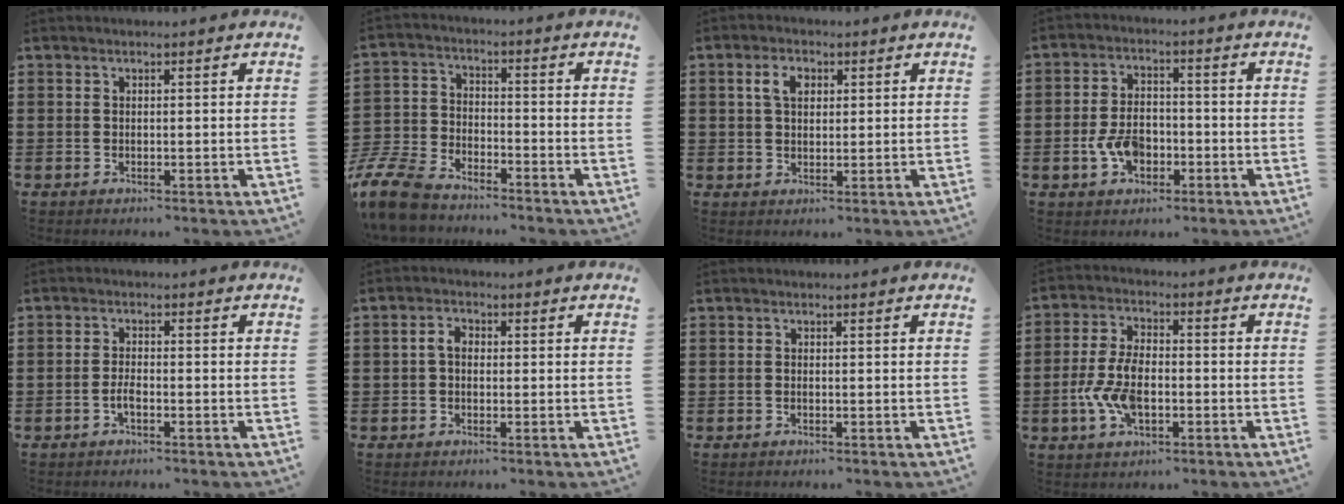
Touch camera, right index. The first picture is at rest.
{"total": 9.0, "force": [-8.2, 2.3, 2.9], "torque": [-0.094, 0.011, -0.170]}
{"total": 3.7, "force": [1.2, 2.4, 2.6], "torque": [-0.060, 0.014, 0.019]}
{"total": 6.0, "force": [-1.8, 3.8, 4.4], "torque": [-0.099, 0.004, -0.035]}
{"total": 2.0, "force": [-1.0, 0.6, 1.6], "torque": [-0.039, 0.000, -0.022]}
{"total": 2.4, "force": [-0.1, 1.5, 1.9], "torque": [-0.045, 0.004, -0.007]}
{"total": 0.0}
{"total": 7.4, "force": [-1.8, 4.0, 5.9], "torque": [-0.146, -0.002, -0.041]}